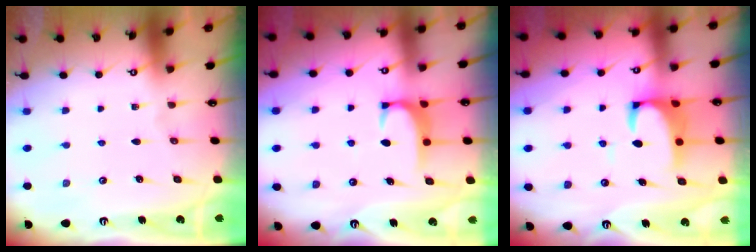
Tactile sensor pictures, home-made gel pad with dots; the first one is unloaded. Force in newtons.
{"total": 2.0, "press": 1.9, "slide": 0.5}
{"total": 3.4, "press": 3.2, "slide": 1.2}